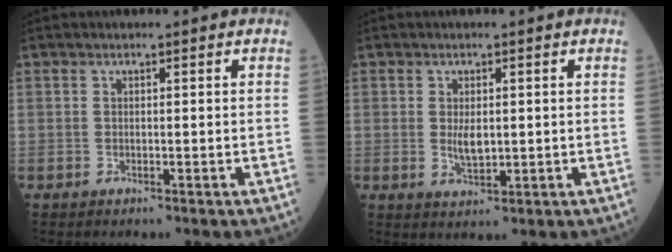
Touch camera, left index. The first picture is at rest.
{"total": 3.0, "force": [0.1, 1.3, 2.7], "torque": [-0.051, -0.006, 0.007]}